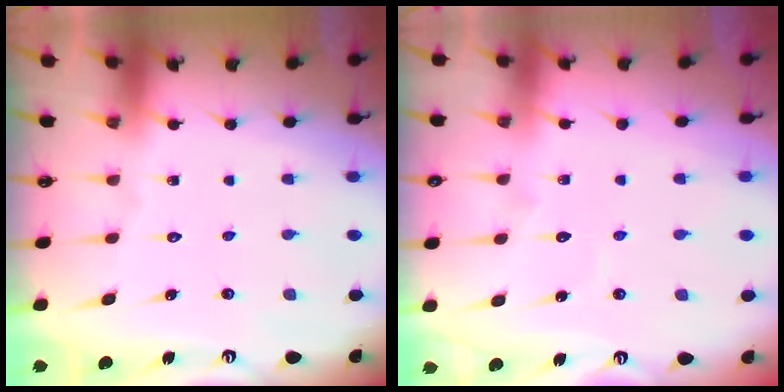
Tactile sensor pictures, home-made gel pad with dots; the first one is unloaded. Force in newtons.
{"total": 4.0, "press": 4.0, "slide": 0.3}